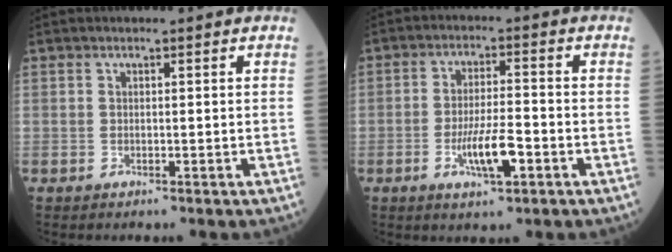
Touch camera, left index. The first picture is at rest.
{"total": 6.6, "force": [-2.7, 1.3, 5.9], "torque": [-0.114, -0.008, -0.050]}